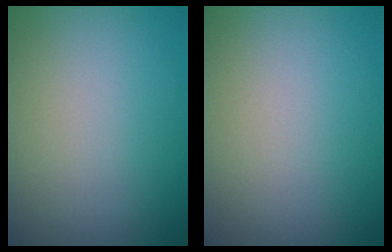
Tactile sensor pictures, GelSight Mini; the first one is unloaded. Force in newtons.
{"total": 0.0}